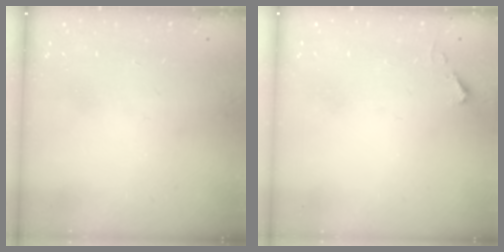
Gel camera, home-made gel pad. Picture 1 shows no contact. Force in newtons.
{"total": 3.7, "press": 3.6, "slide": 0.5}